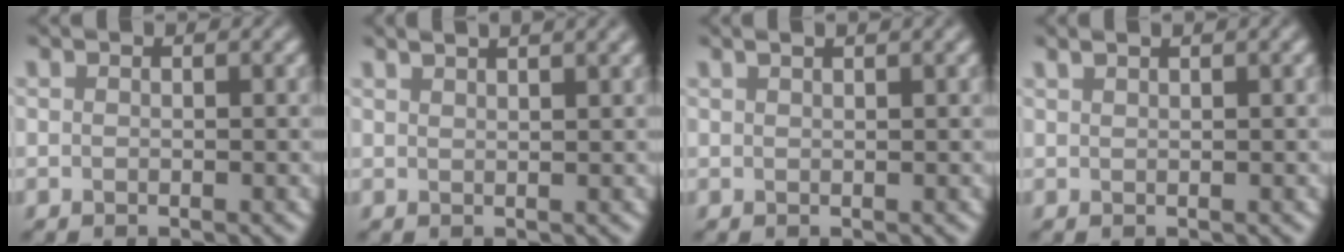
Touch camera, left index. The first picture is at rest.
{"total": 2.4, "force": [1.9, 0.5, 1.3], "torque": [-0.006, 0.015, 0.018]}
{"total": 1.0, "force": [0.8, -0.1, 0.6], "torque": [-0.011, 0.003, 0.013]}
{"total": 0.8, "force": [0.6, -0.1, 0.4], "torque": [-0.014, 0.003, 0.013]}